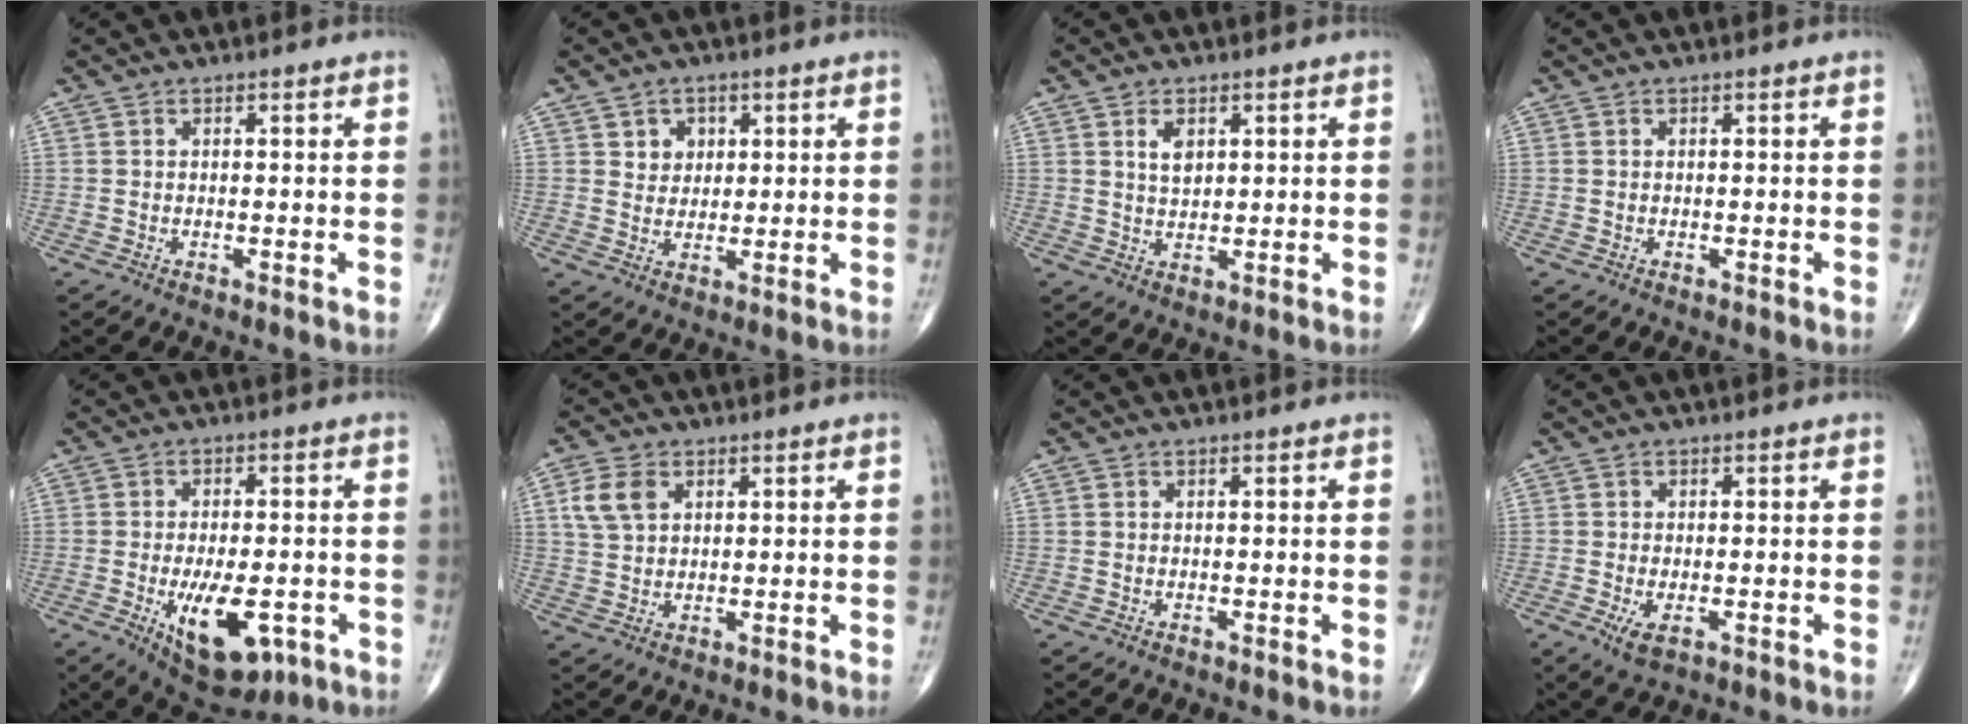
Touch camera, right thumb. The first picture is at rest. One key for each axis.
{"total": 4.1, "fx": 1.6, "fy": 3.4, "fz": 1.5, "tx": -0.001, "ty": -0.008, "tz": 0.025}
{"total": 3.7, "fx": 1.5, "fy": 2.3, "fz": 2.5, "tx": -0.033, "ty": -0.011, "tz": 0.030}
{"total": 0.0}
{"total": 12.8, "fx": -4.3, "fy": 6.0, "fz": 10.4, "tx": -0.149, "ty": 0.006, "tz": -0.050}
{"total": 6.2, "fx": 2.3, "fy": 4.2, "fz": 3.9, "tx": -0.071, "ty": 0.001, "tz": 0.045}
{"total": 0.0}
{"total": 3.1, "fx": -1.1, "fy": 1.4, "fz": 2.5, "tx": -0.050, "ty": -0.007, "tz": -0.016}